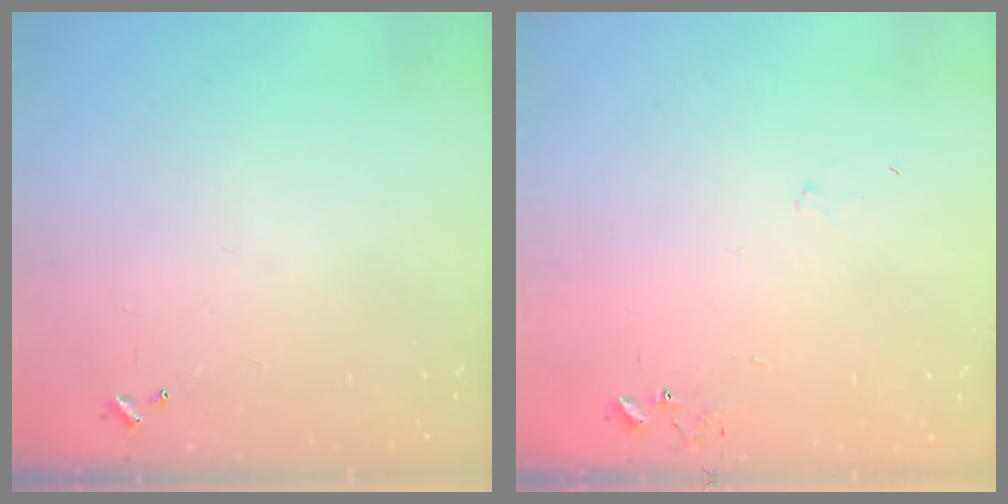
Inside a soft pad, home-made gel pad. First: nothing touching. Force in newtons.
{"total": 7.4, "press": 7.4, "slide": 0.5}